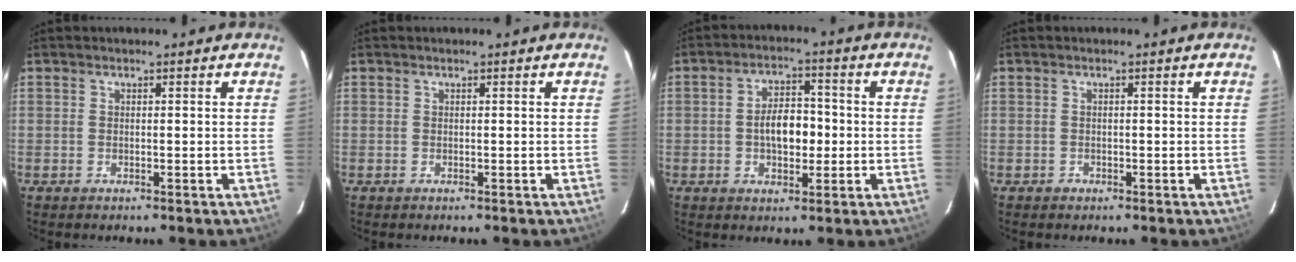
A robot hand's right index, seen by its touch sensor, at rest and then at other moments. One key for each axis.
{"total": 0.0}
{"total": 7.3, "fx": -0.9, "fy": 4.0, "fz": 6.0, "tx": -0.108, "ty": 0.012, "tz": -0.010}
{"total": 0.9, "fx": -0.5, "fy": 0.8, "fz": 0.0, "tx": 0.002, "ty": 0.003, "tz": -0.006}